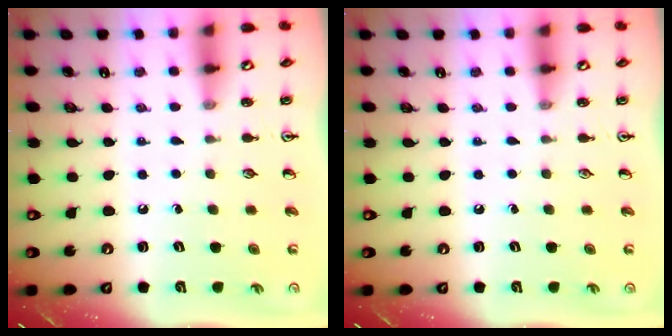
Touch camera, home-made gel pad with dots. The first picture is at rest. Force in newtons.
{"total": 0.0}